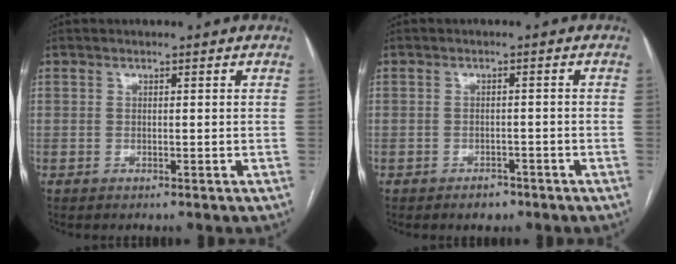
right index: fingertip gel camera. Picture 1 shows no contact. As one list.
[{"total": 2.4, "force": [-1.7, 1.3, 0.9], "torque": [-0.013, 0.003, -0.019]}]